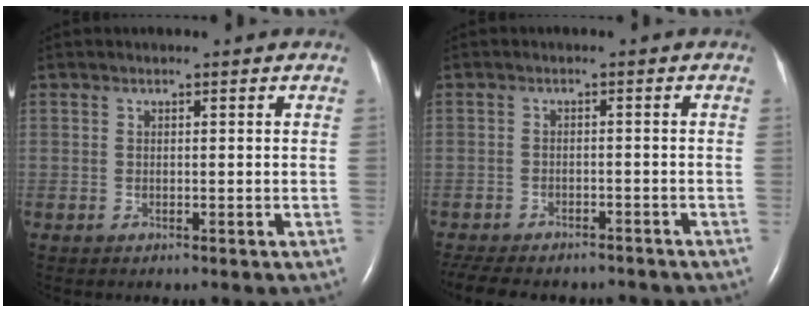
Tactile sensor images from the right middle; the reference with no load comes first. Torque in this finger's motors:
{"motor_torque": [0.24, -0.24, 0.06, 0.04]}